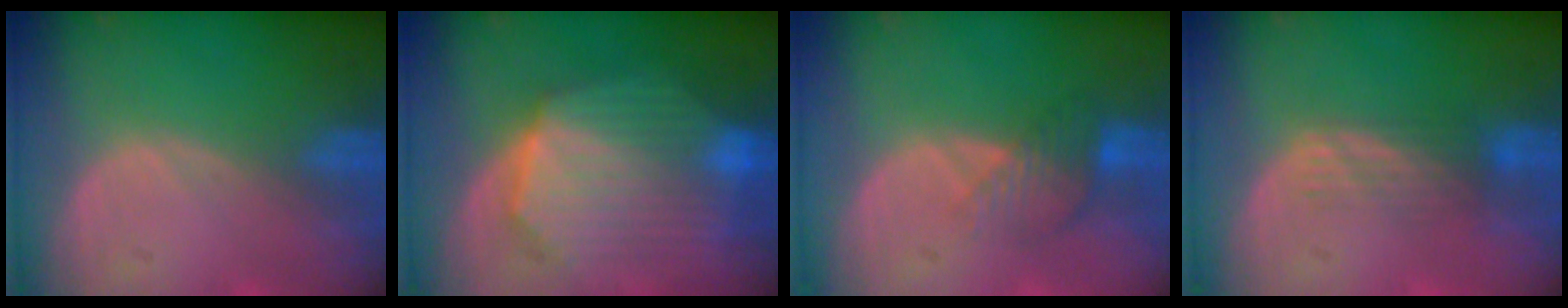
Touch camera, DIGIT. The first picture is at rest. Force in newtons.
{"total": 10.8, "press": 10.8, "slide": 0.7}
{"total": 4.5, "press": 3.8, "slide": 2.3}
{"total": 3.4, "press": 3.0, "slide": 1.6}